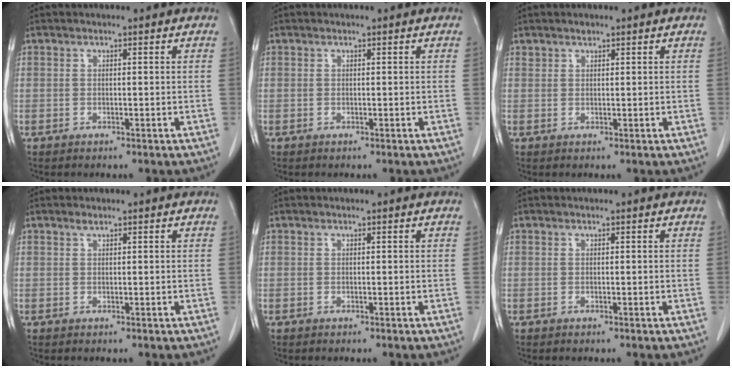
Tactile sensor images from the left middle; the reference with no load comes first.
{"total": 0.0}
{"total": 0.9, "force": [0.8, 0.4, 0.2], "torque": [-0.007, 0.002, 0.014]}
{"total": 0.5, "force": [0.5, 0.0, 0.3], "torque": [-0.011, -0.001, 0.010]}
{"total": 0.0}
{"total": 0.0}